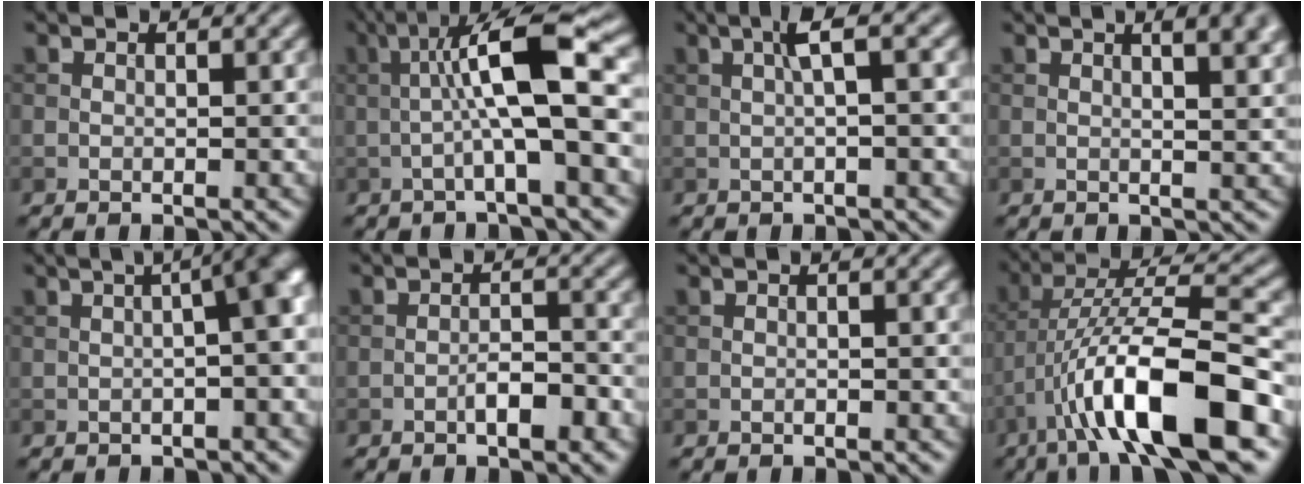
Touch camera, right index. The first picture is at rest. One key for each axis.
{"total": 9.3, "fx": 0.2, "fy": 1.6, "fz": 9.2, "tx": -0.141, "ty": 0.025, "tz": -0.005}
{"total": 3.1, "fx": 0.7, "fy": 0.5, "fz": 3.0, "tx": -0.050, "ty": 0.016, "tz": 0.010}
{"total": 7.5, "fx": 3.2, "fy": 3.4, "fz": 5.9, "tx": -0.023, "ty": 0.042, "tz": 0.016}
{"total": 7.7, "fx": 0.7, "fy": 2.6, "fz": 7.2, "tx": -0.042, "ty": 0.028, "tz": -0.001}
{"total": 3.0, "fx": -1.4, "fy": 0.9, "fz": 2.5, "tx": -0.042, "ty": 0.006, "tz": -0.024}
{"total": 0.7, "fx": -0.1, "fy": 0.1, "fz": 0.6, "tx": -0.012, "ty": -0.002, "tz": -0.005}
{"total": 12.7, "fx": -5.4, "fy": 3.1, "fz": 11.1, "tx": -0.197, "ty": 0.016, "tz": -0.092}